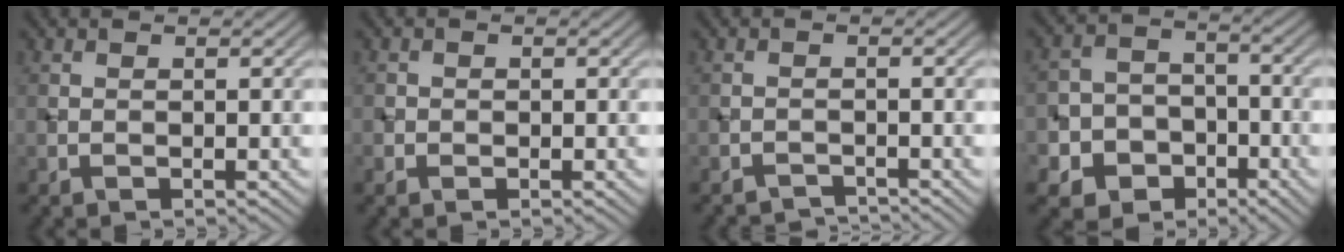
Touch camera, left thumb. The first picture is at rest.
{"total": 1.0, "force": [-0.2, 1.0, 0.2], "torque": [0.002, -0.004, -0.006]}
{"total": 2.0, "force": [-2.0, 0.3, 0.2], "torque": [0.002, 0.000, -0.038]}
{"total": 6.9, "force": [-3.3, 5.5, 2.4], "torque": [-0.047, -0.006, -0.084]}